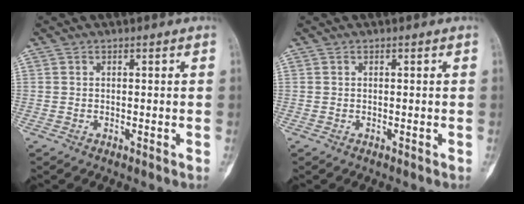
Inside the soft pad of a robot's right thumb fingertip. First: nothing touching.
{"total": 0.0}